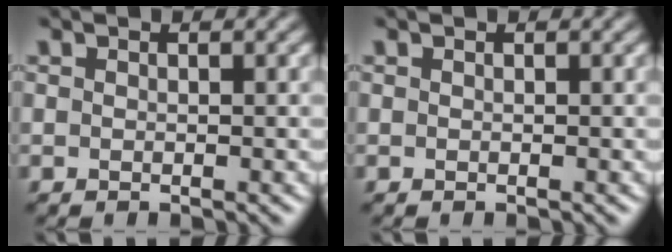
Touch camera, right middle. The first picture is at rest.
{"total": 0.0}